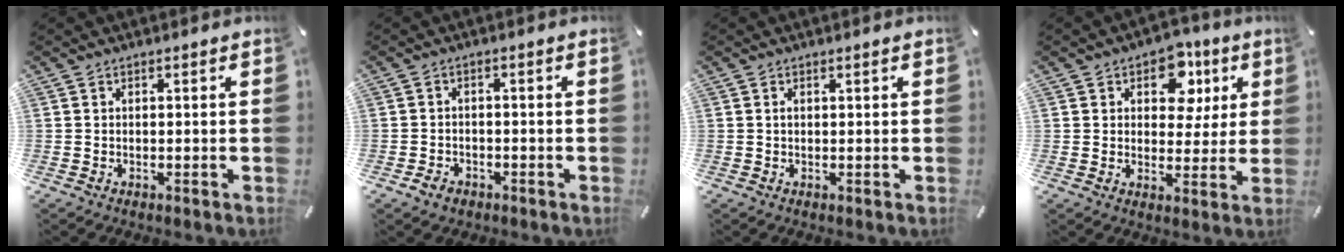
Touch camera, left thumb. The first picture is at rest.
{"total": 2.8, "force": [-1.6, 2.1, 1.0], "torque": [-0.015, 0.009, -0.031]}
{"total": 0.7, "force": [0.2, 0.2, 0.7], "torque": [-0.013, 0.000, 0.004]}
{"total": 10.9, "force": [4.5, 7.7, 6.2], "torque": [-0.078, -0.010, 0.077]}